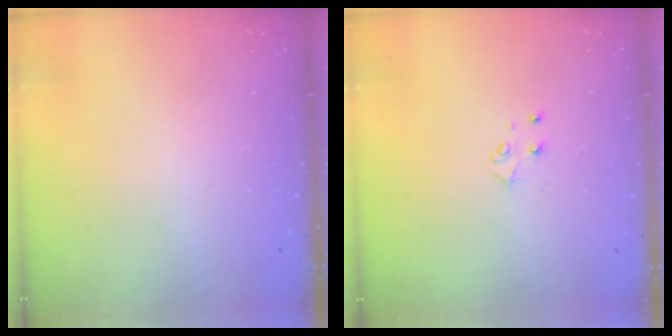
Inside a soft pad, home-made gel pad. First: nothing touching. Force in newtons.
{"total": 3.7, "press": 3.7, "slide": 0.4}